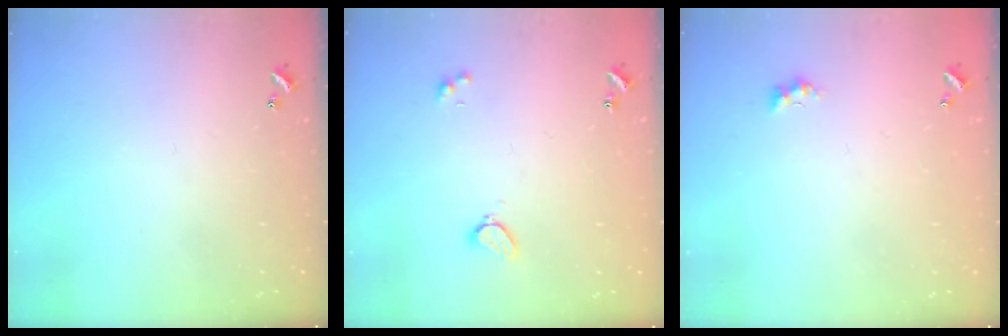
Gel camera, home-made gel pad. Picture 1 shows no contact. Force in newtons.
{"total": 2.1, "press": 2.0, "slide": 0.5}
{"total": 2.7, "press": 2.6, "slide": 0.6}